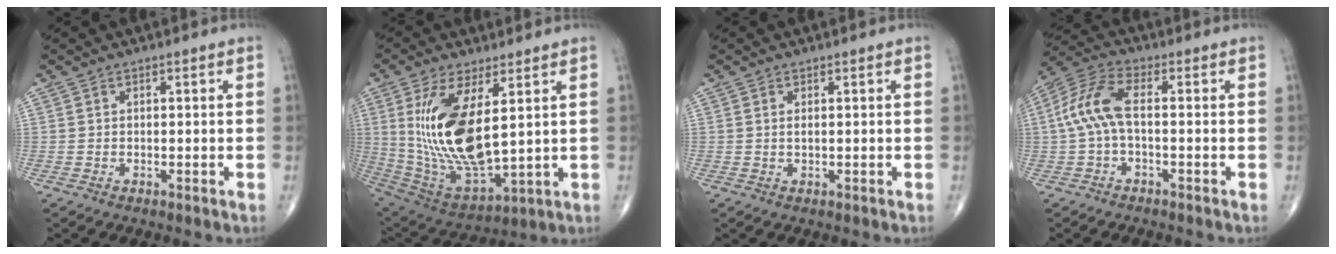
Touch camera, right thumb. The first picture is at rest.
{"total": 19.1, "force": [4.0, 7.9, 16.9], "torque": [-0.336, -0.029, 0.096]}
{"total": 1.0, "force": [0.3, 0.3, 0.9], "torque": [-0.019, -0.001, 0.006]}
{"total": 9.0, "force": [-0.3, 3.9, 8.1], "torque": [-0.191, 0.029, -0.011]}